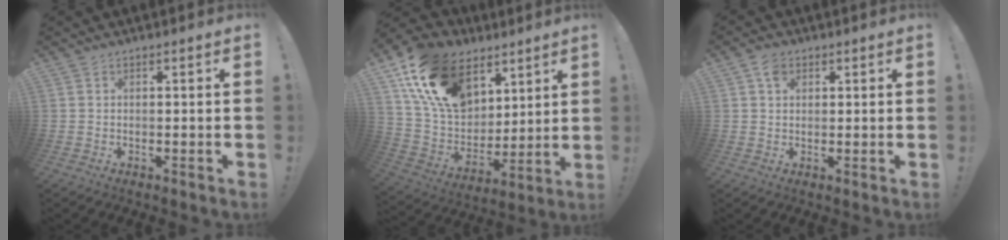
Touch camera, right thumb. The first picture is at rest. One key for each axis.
{"total": 22.1, "fx": 11.3, "fy": 14.9, "fz": 11.9, "tx": -0.204, "ty": -0.047, "tz": 0.222}
{"total": 3.9, "fx": 2.1, "fy": 2.7, "fz": 1.9, "tx": -0.018, "ty": -0.008, "tz": 0.035}